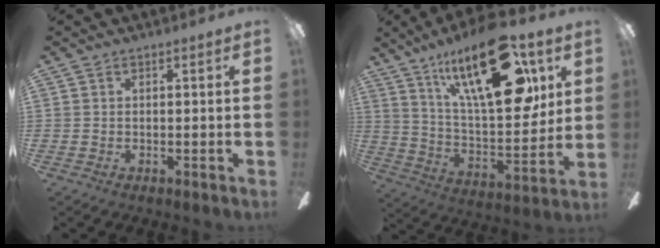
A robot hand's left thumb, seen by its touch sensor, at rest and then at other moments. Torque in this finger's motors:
{"motor_torque": [2.57, 2.45, 1.94, -0.83, 0.15]}